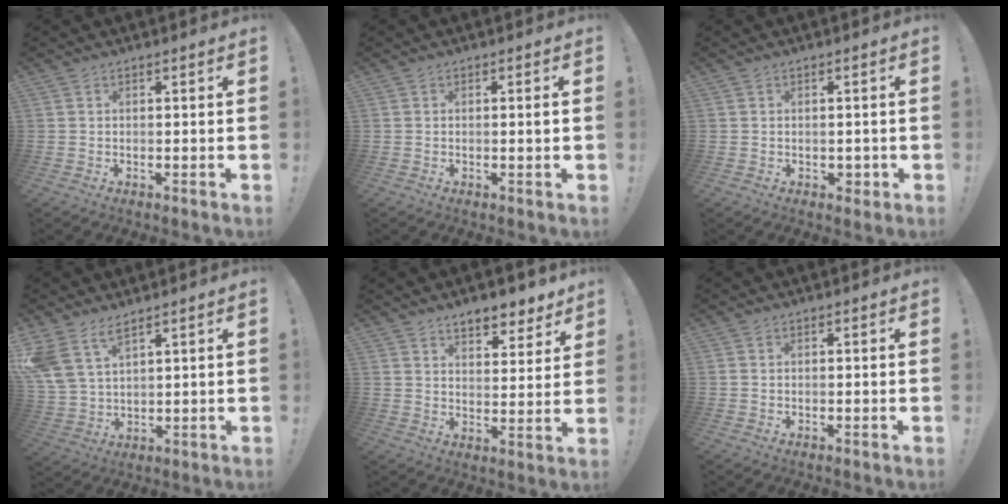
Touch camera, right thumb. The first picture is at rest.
{"total": 1.3, "force": [-0.1, -0.4, 1.3], "torque": [-0.021, 0.000, -0.005]}
{"total": 2.2, "force": [-0.1, 1.9, 1.1], "torque": [-0.005, 0.001, -0.001]}
{"total": 8.7, "force": [6.2, 3.9, 4.8], "torque": [-0.096, -0.031, 0.122]}
{"total": 7.9, "force": [6.6, 2.9, 3.2], "torque": [-0.037, -0.049, 0.120]}
{"total": 0.0}